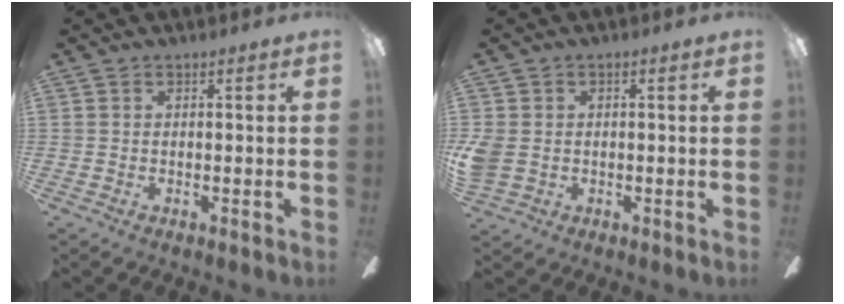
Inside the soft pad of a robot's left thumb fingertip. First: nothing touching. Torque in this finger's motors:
{"motor_torque": [0.05, 0.06, 0.12, -0.12, 0.06]}